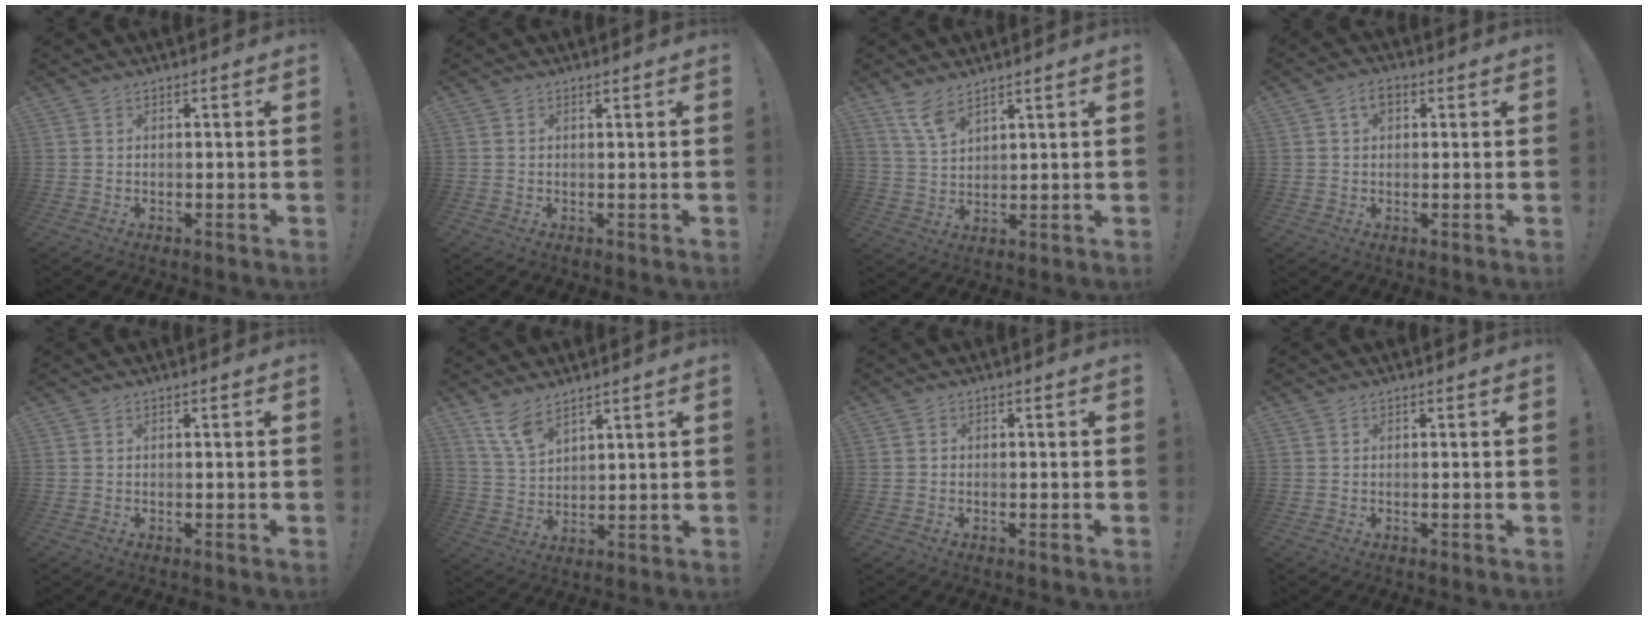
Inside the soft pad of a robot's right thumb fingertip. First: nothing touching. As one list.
[{"total": 0.5, "force": [0.5, 0.0, 0.2], "torque": [0.003, -0.003, 0.007]}, {"total": 6.9, "force": [5.1, 2.4, 3.9], "torque": [-0.075, -0.028, 0.096]}, {"total": 4.0, "force": [1.4, 2.4, 2.9], "torque": [-0.045, 0.006, 0.024]}, {"total": 0.0}, {"total": 8.0, "force": [6.2, 3.1, 3.9], "torque": [-0.081, -0.032, 0.119]}, {"total": 0.6, "force": [-0.4, 0.5, 0.1], "torque": [-0.005, 0.003, -0.005]}, {"total": 0.0}]